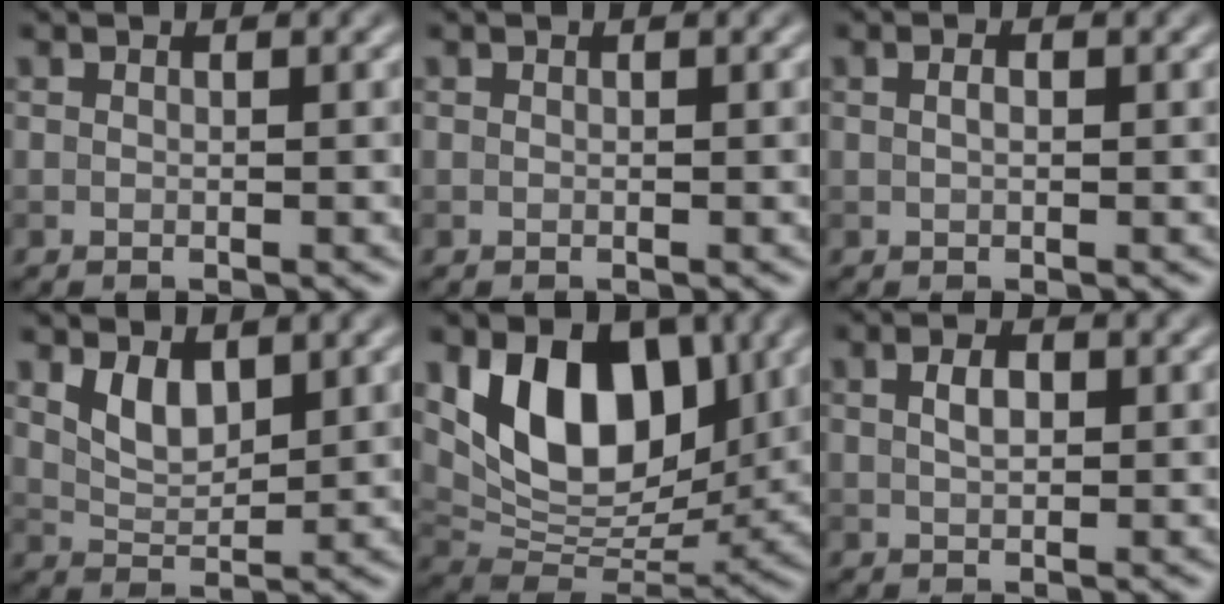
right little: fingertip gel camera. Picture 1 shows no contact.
{"total": 0.0}
{"total": 0.8, "force": [0.2, 0.4, 0.7], "torque": [-0.010, -0.004, 0.005]}
{"total": 2.9, "force": [1.6, 1.4, 1.9], "torque": [-0.040, -0.008, 0.038]}
{"total": 9.7, "force": [3.1, 6.2, 6.8], "torque": [-0.111, -0.019, 0.052]}
{"total": 1.8, "force": [0.4, 1.0, 1.4], "torque": [-0.030, 0.002, 0.007]}